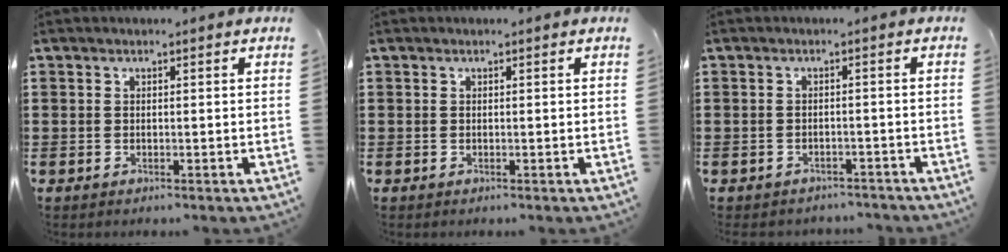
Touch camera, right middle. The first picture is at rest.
{"total": 0.0}
{"total": 1.8, "force": [-1.7, 0.5, -0.2], "torque": [-0.004, 0.002, -0.039]}